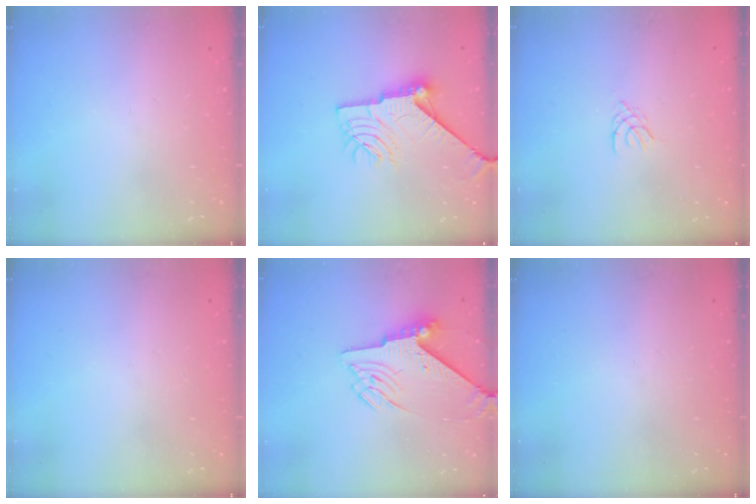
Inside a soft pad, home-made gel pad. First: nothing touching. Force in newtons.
{"total": 14.0, "press": 13.9, "slide": 0.9}
{"total": 2.1, "press": 2.0, "slide": 0.4}
{"total": 0.0}
{"total": 8.8, "press": 8.7, "slide": 1.1}
{"total": 0.0}